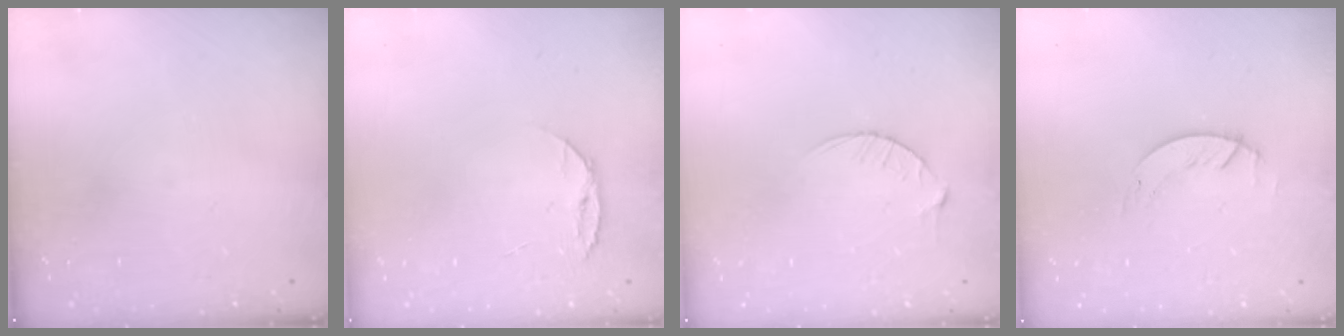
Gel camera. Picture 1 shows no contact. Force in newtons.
{"total": 6.6, "press": 6.5, "slide": 0.7}
{"total": 3.6, "press": 3.5, "slide": 0.5}
{"total": 1.3, "press": 1.2, "slide": 0.1}